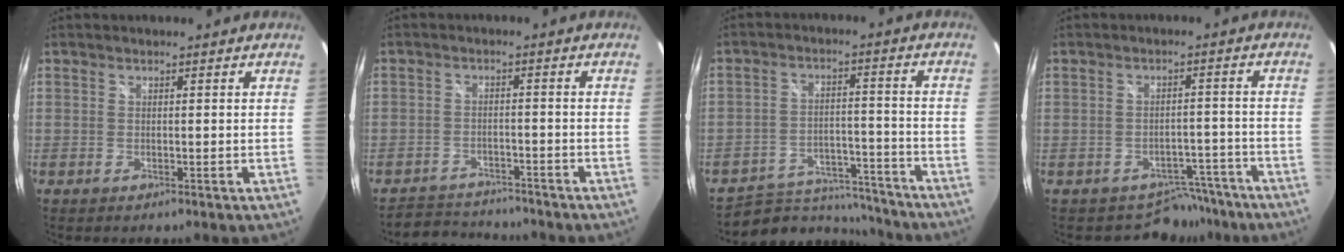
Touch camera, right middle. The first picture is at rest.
{"total": 6.0, "force": [-5.7, 1.7, 0.1], "torque": [-0.022, 0.017, -0.093]}
{"total": 11.2, "force": [-10.2, 4.4, 1.5], "torque": [-0.032, 0.024, -0.143]}
{"total": 5.6, "force": [-4.5, 3.3, -0.5], "torque": [0.015, 0.034, -0.050]}